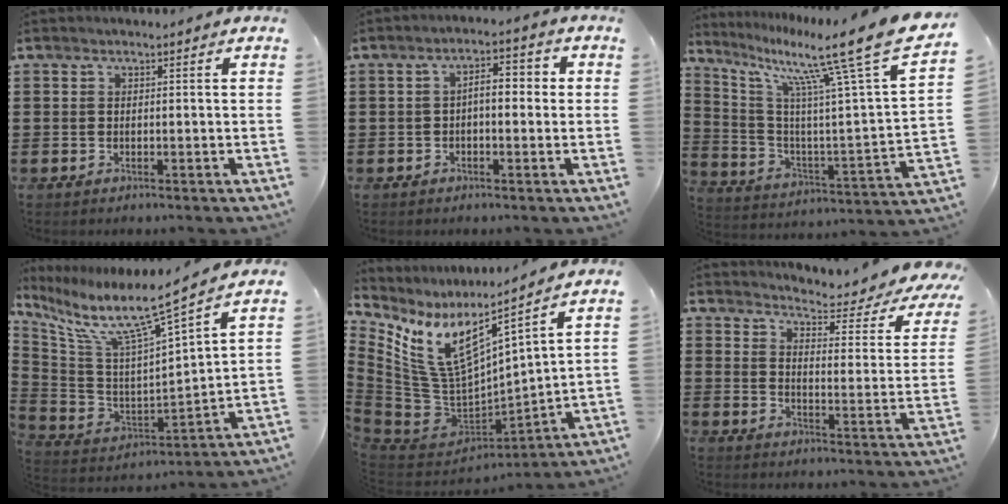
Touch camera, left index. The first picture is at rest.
{"total": 4.1, "force": [-0.3, 1.6, 3.8], "torque": [-0.074, 0.011, -0.011]}
{"total": 16.1, "force": [11.4, 0.8, 11.4], "torque": [-0.221, -0.078, 0.169]}
{"total": 10.0, "force": [7.3, 0.2, 6.8], "torque": [-0.161, -0.063, 0.113]}
{"total": 9.3, "force": [5.7, 3.4, 6.5], "torque": [-0.158, -0.059, 0.099]}
{"total": 4.3, "force": [4.0, 0.1, 1.7], "torque": [-0.041, -0.041, 0.056]}